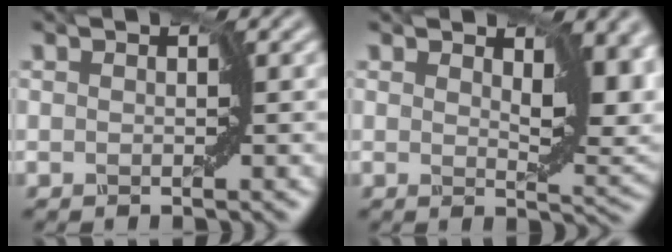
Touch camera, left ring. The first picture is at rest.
{"total": 6.7, "force": [1.4, 3.4, 5.6], "torque": [-0.091, -0.007, 0.025]}